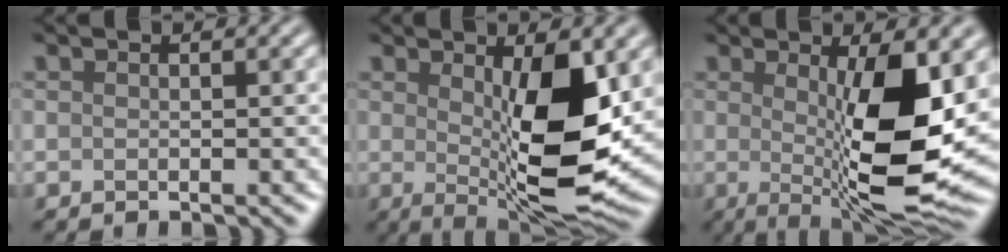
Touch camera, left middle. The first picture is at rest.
{"total": 9.2, "force": [0.5, 2.6, 8.8], "torque": [-0.137, -0.022, 0.017]}
{"total": 10.3, "force": [-0.1, 2.5, 10.0], "torque": [-0.156, -0.023, 0.009]}